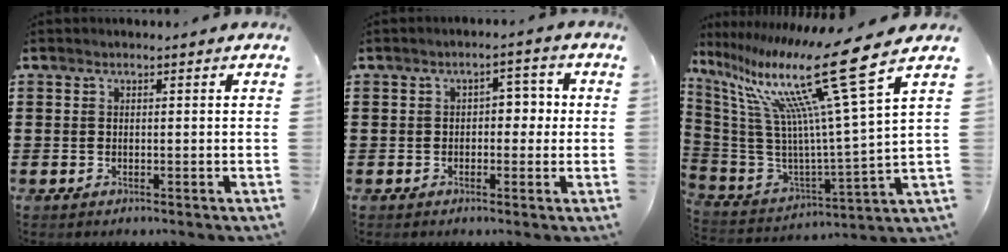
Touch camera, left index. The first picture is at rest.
{"total": 3.5, "force": [-0.2, 2.3, 2.6], "torque": [-0.049, 0.008, -0.013]}
{"total": 20.0, "force": [12.3, 1.2, 15.8], "torque": [-0.312, -0.075, 0.182]}